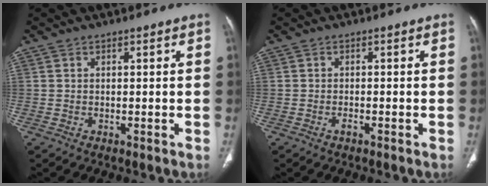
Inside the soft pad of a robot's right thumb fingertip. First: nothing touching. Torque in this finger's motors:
{"motor_torque": [0.33, -0.03, 0.13, -0.33, 0.04]}